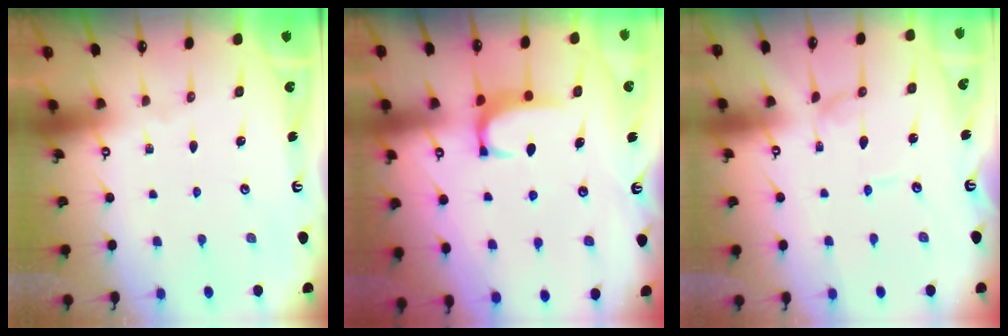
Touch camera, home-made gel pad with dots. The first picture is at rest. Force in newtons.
{"total": 1.9, "press": 1.8, "slide": 0.5}
{"total": 0.9, "press": 0.9, "slide": 0.1}